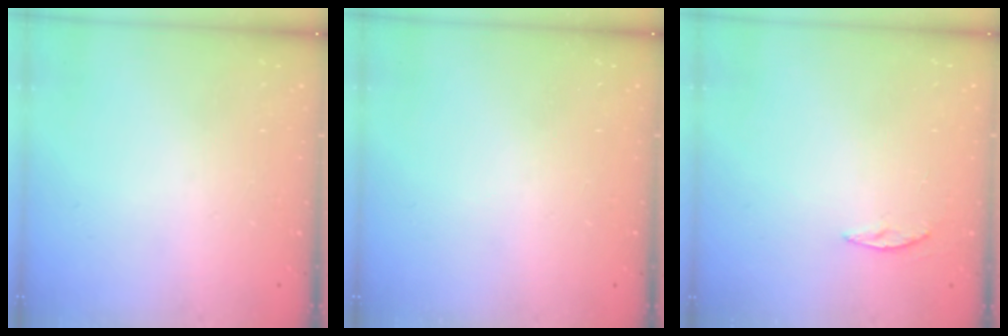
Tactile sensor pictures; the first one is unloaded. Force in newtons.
{"total": 0.0}
{"total": 3.5, "press": 3.5, "slide": 0.4}